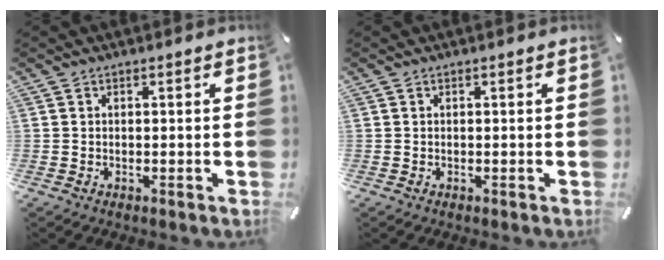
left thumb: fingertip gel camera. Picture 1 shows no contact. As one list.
[{"total": 0.0}]